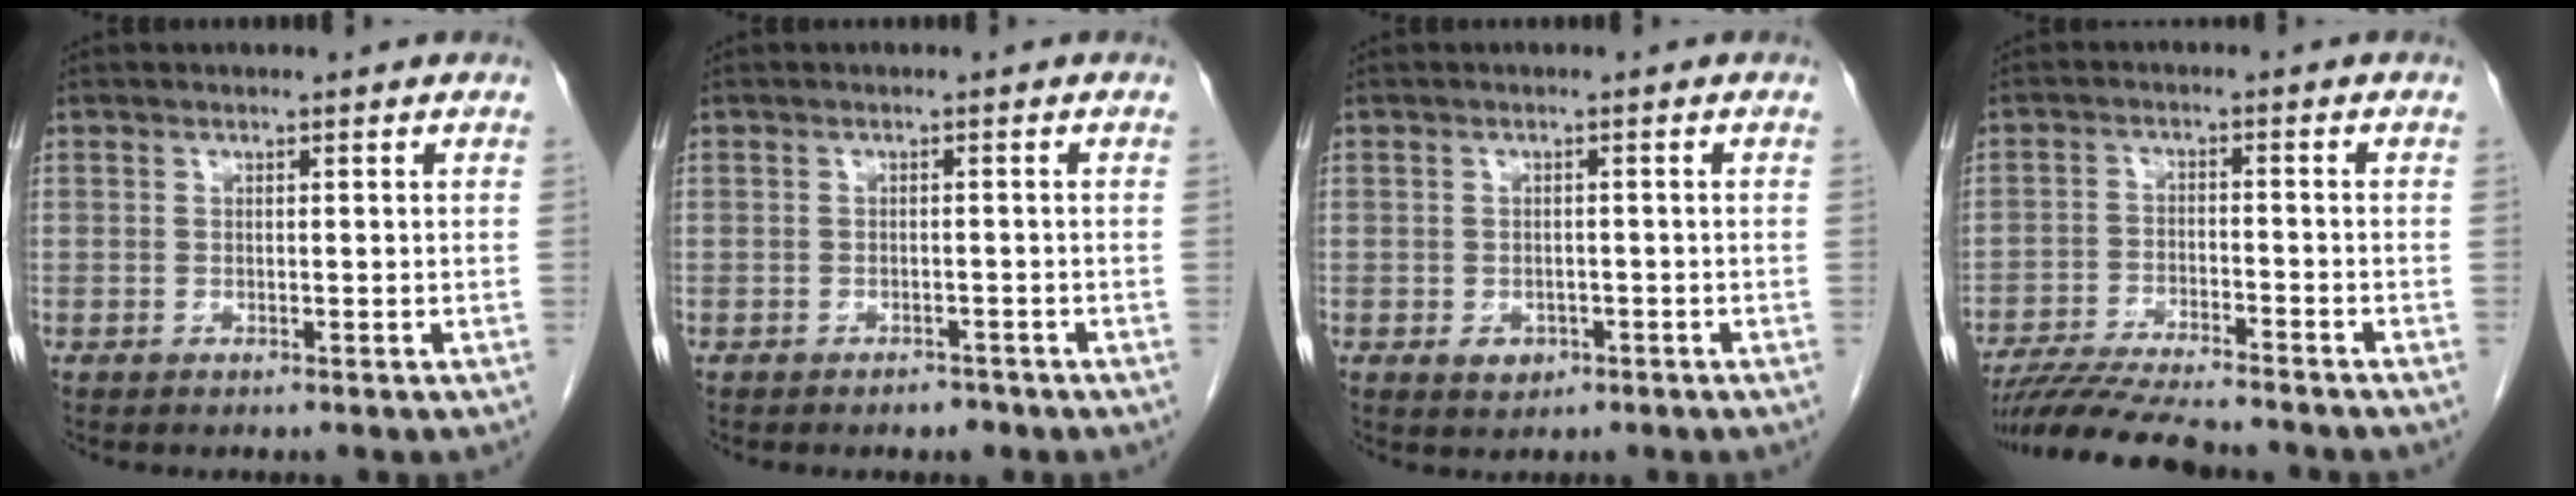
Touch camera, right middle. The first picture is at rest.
{"total": 1.5, "force": [-1.2, 0.7, 0.6], "torque": [-0.010, 0.001, -0.014]}
{"total": 2.4, "force": [-1.1, 1.8, 1.1], "torque": [-0.014, 0.003, -0.007]}
{"total": 12.4, "force": [-11.1, 0.7, 5.4], "torque": [-0.086, -0.022, -0.181]}